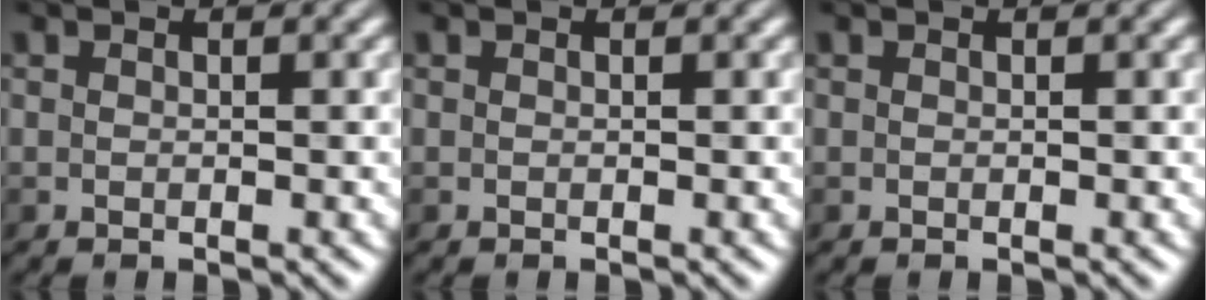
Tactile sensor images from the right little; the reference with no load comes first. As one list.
[{"total": 0.0}, {"total": 0.0}]